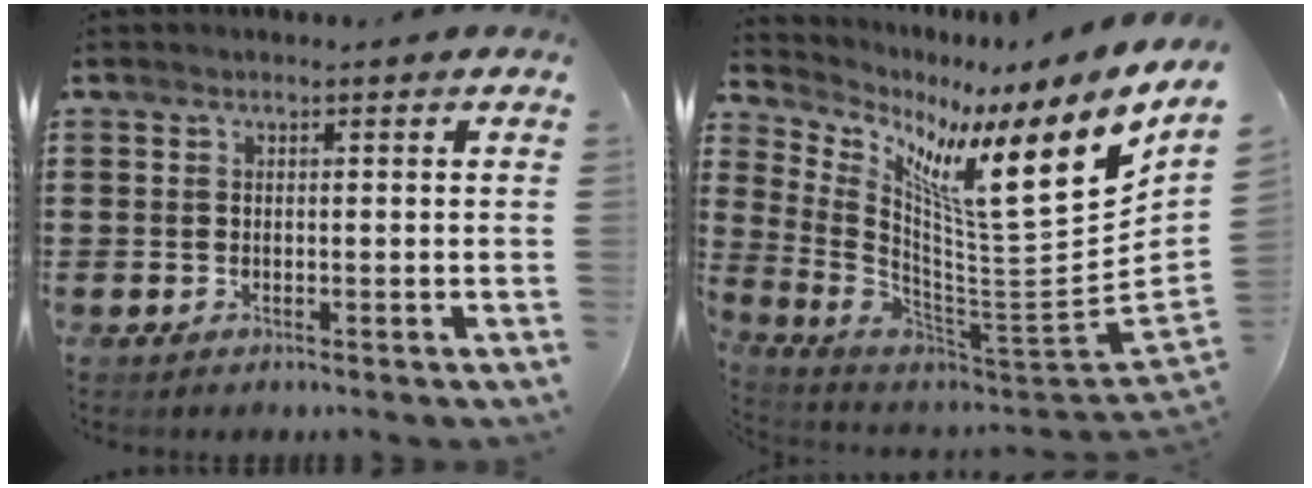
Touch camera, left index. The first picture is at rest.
{"total": 13.5, "force": [6.4, 1.7, 11.8], "torque": [-0.219, -0.060, 0.089]}